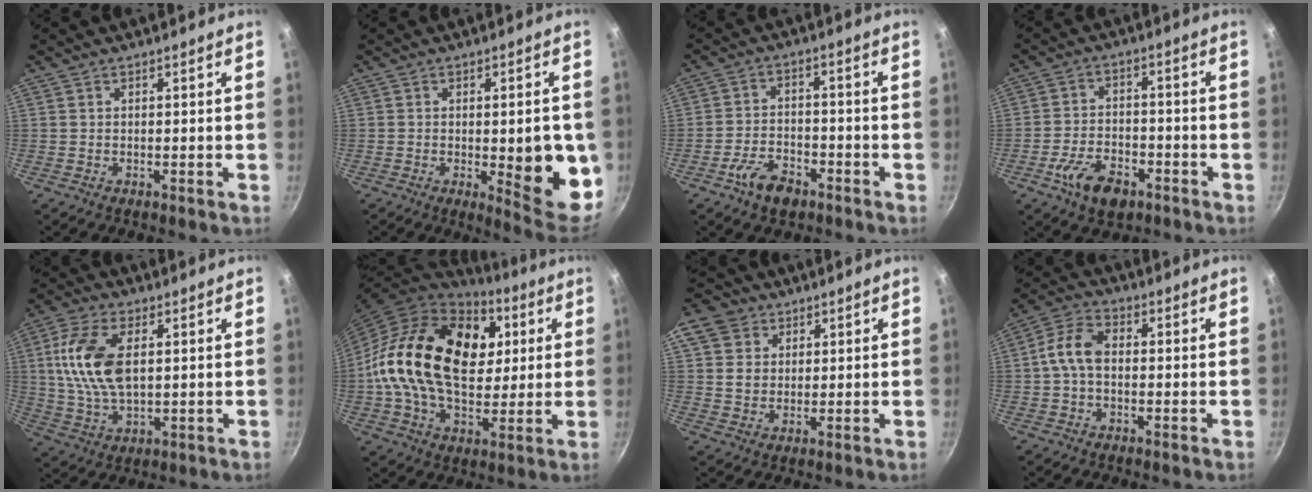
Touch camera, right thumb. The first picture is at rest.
{"total": 14.0, "force": [-1.9, 4.9, 13.0], "torque": [-0.125, -0.012, -0.019]}
{"total": 7.4, "force": [-4.5, 3.9, 4.4], "torque": [-0.074, 0.030, -0.085]}
{"total": 9.4, "force": [-5.0, 5.2, 6.0], "torque": [-0.099, 0.027, -0.091]}
{"total": 13.3, "force": [2.5, 7.1, 11.0], "torque": [-0.213, 0.000, 0.048]}
{"total": 27.5, "force": [4.8, 17.9, 20.3], "torque": [-0.336, 0.017, 0.073]}
{"total": 7.9, "force": [3.2, 6.5, 3.0], "torque": [-0.030, -0.003, 0.049]}
{"total": 7.3, "force": [-0.1, 4.5, 5.7], "torque": [-0.112, 0.029, -0.014]}